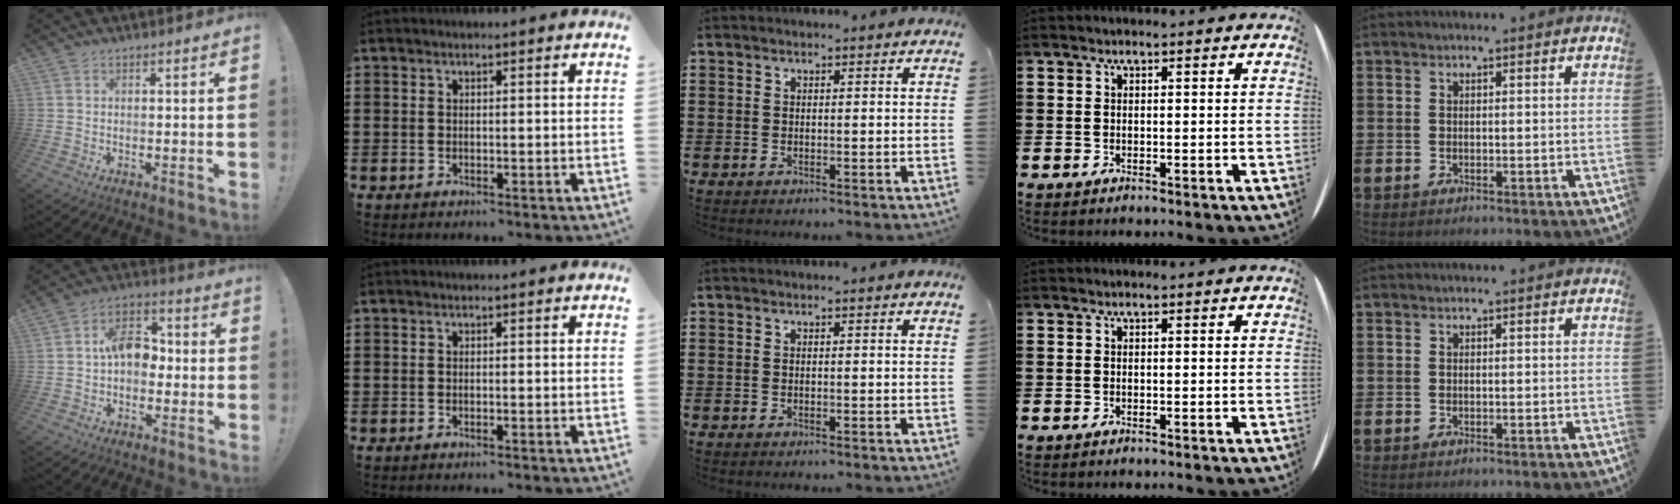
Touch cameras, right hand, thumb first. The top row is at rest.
{"thumb": {"total": 10.6, "force": [-0.3, 7.4, 7.5], "torque": [-0.117, 0.020, -0.003]}}